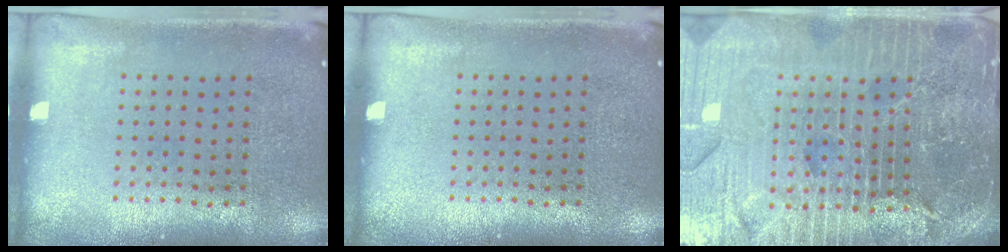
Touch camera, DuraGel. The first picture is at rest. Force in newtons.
{"total": 0.0}
{"total": 5.9, "press": 5.3, "slide": 2.8}